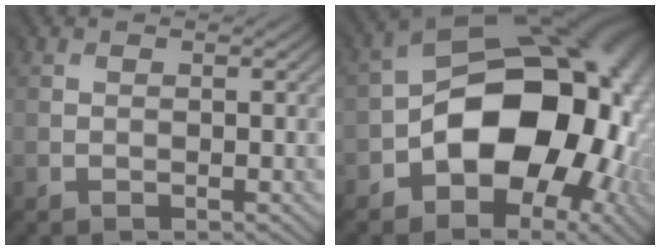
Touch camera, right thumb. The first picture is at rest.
{"total": 18.1, "force": [-3.9, 12.1, 12.9], "torque": [-0.148, -0.014, -0.057]}